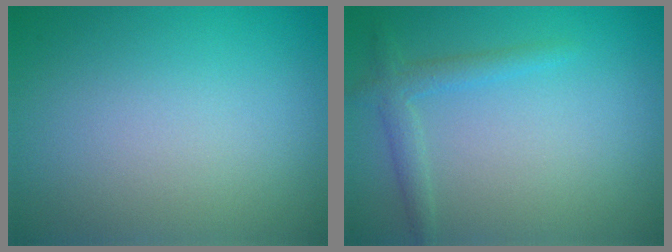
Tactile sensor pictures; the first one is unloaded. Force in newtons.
{"total": 1.9, "press": 1.9, "slide": 0.1}